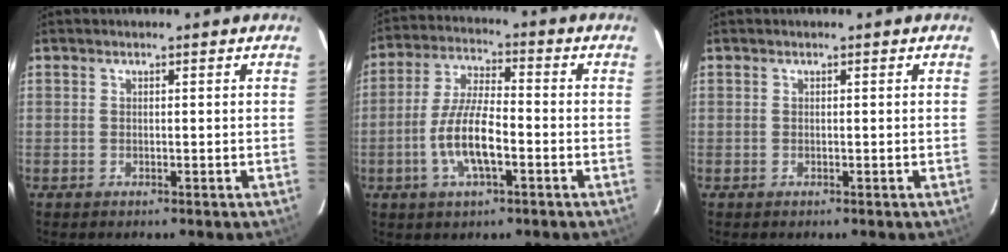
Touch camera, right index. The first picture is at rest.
{"total": 10.2, "force": [-3.3, 3.1, 9.1], "torque": [-0.185, 0.000, -0.064]}
{"total": 0.0}